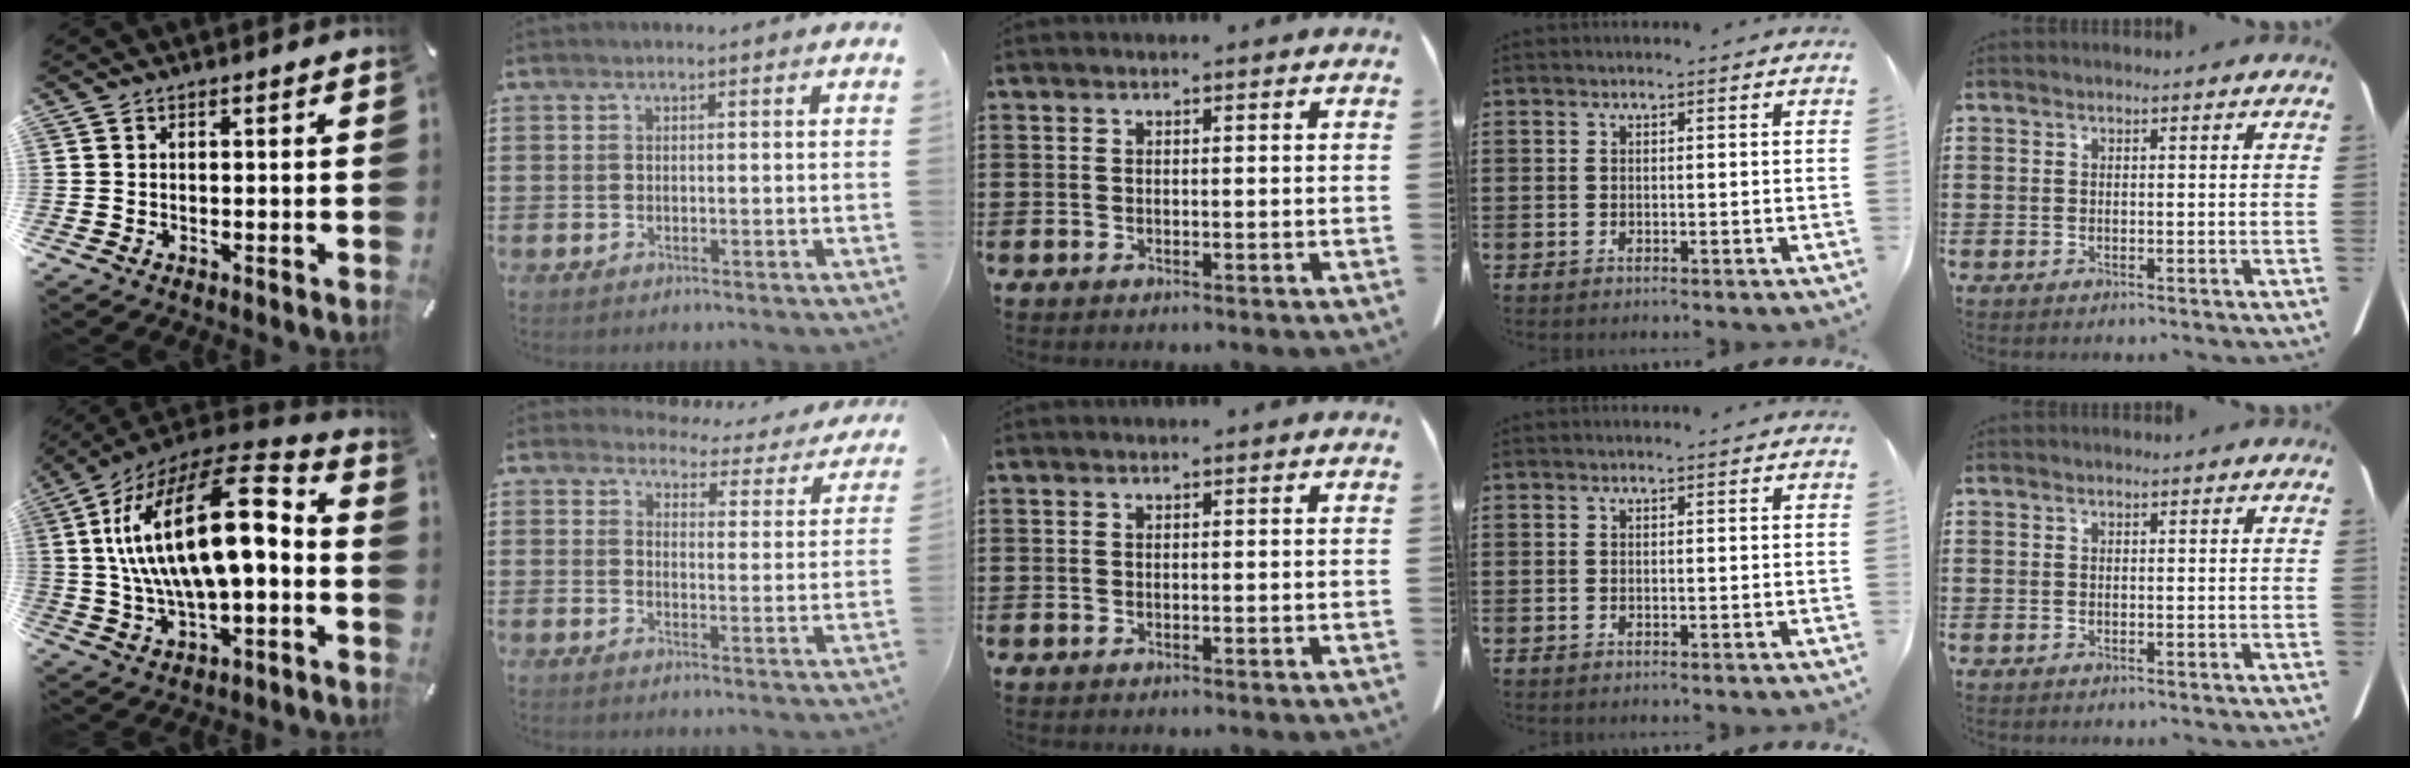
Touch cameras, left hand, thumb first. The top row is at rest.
{"thumb": {"total": 25.5, "force": [3.6, 11.5, 22.4], "torque": [-0.434, -0.017, 0.058]}, "index": {"total": 3.6, "force": [3.5, 0.7, 0.7], "torque": [-0.034, -0.024, 0.057]}}